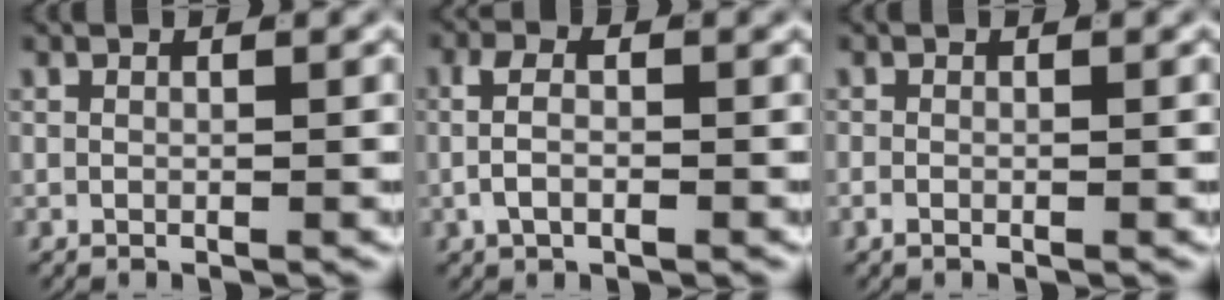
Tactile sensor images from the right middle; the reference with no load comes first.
{"total": 3.1, "force": [-0.6, 1.6, 2.6], "torque": [-0.044, -0.003, -0.011]}
{"total": 1.0, "force": [-0.7, 0.6, 0.5], "torque": [-0.015, -0.003, -0.010]}